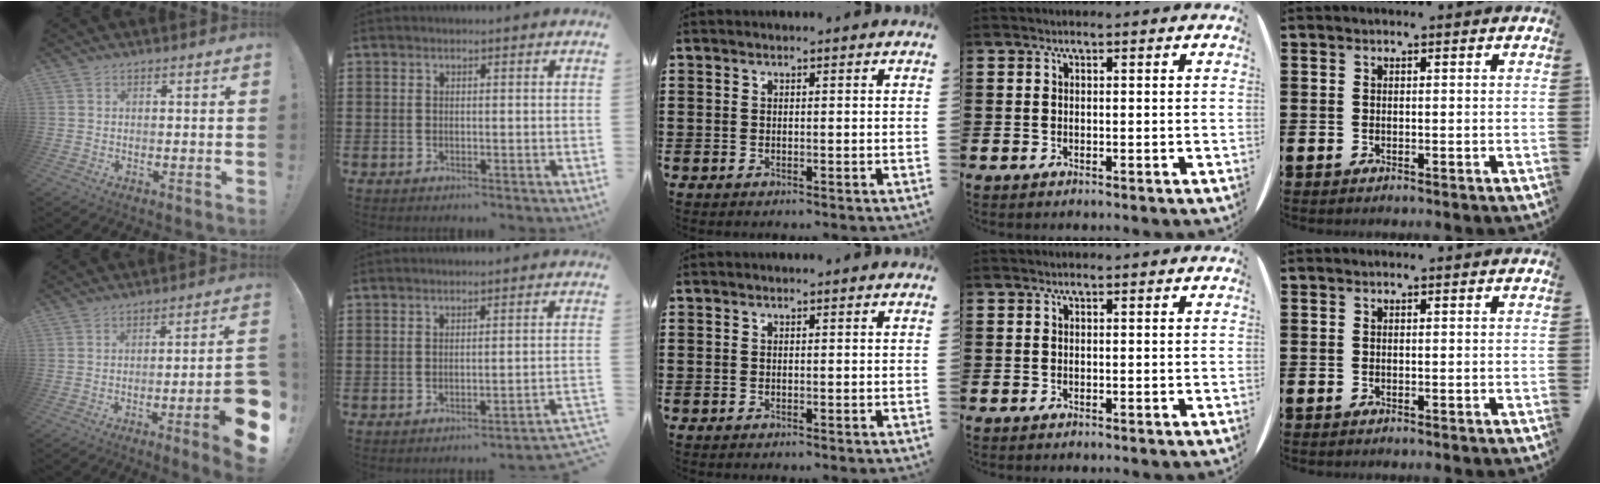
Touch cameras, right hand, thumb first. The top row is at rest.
{"thumb": {"total": 11.5, "force": [-4.5, 1.0, 10.5], "torque": [-0.149, 0.011, -0.065]}, "index": {"total": 2.0, "force": [-1.7, -0.4, 0.9], "torque": [-0.017, -0.003, -0.037]}}